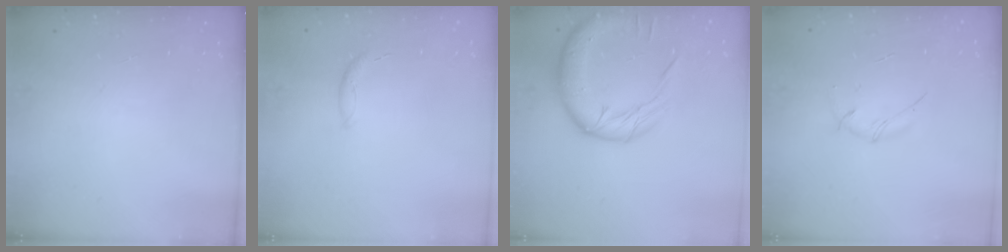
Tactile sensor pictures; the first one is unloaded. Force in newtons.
{"total": 5.7, "press": 5.7, "slide": 1.0}
{"total": 17.0, "press": 16.8, "slide": 2.6}
{"total": 3.8, "press": 3.7, "slide": 0.9}